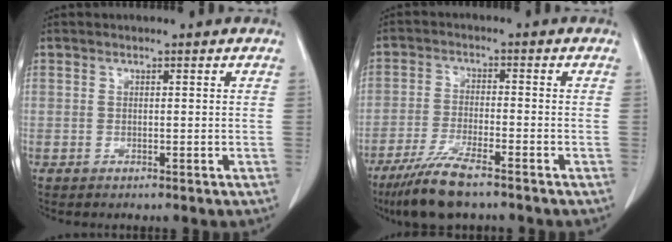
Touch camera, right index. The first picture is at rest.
{"total": 8.3, "force": [-6.2, 1.0, 5.4], "torque": [-0.101, -0.022, -0.108]}